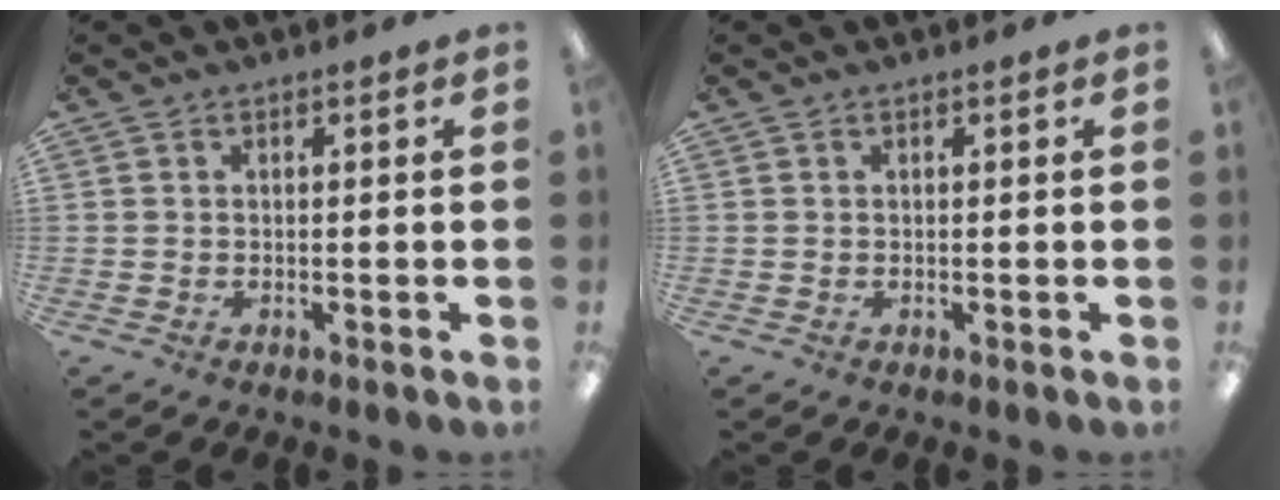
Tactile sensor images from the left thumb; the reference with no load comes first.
{"total": 0.0}